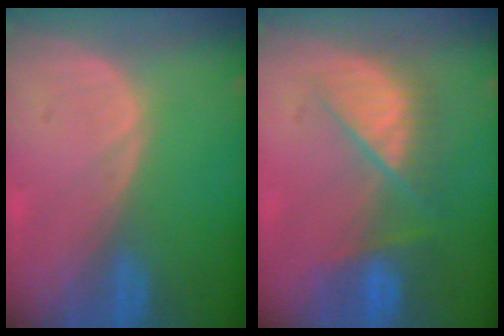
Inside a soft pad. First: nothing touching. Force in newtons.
{"total": 7.3, "press": 7.2, "slide": 1.0}